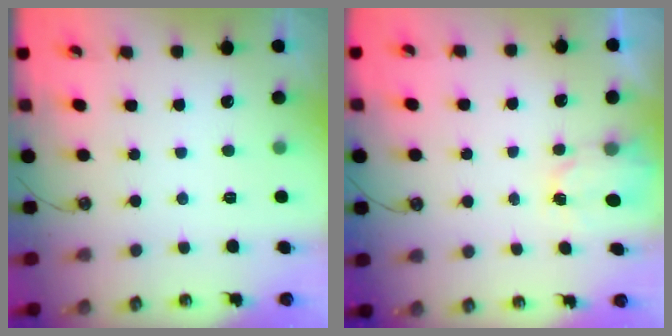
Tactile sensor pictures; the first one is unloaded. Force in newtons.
{"total": 2.3, "press": 2.3, "slide": 0.4}